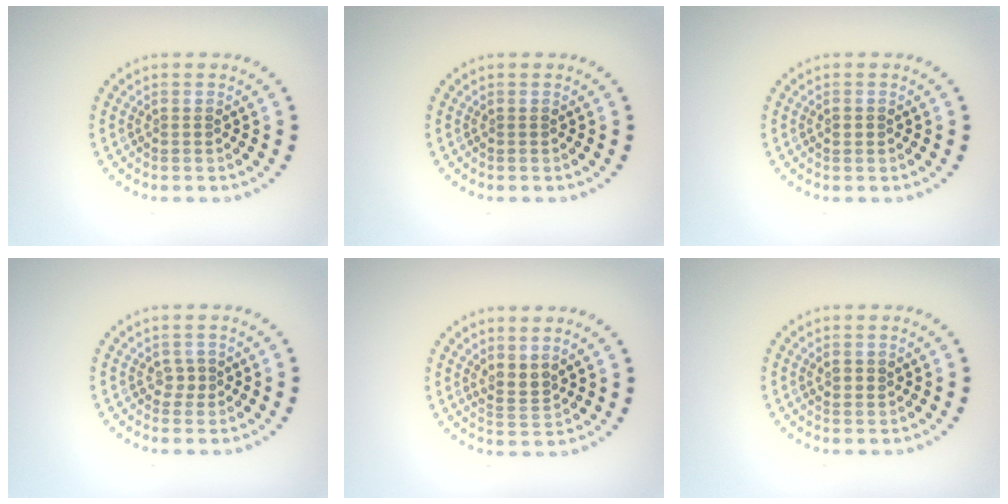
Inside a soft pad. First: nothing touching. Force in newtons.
{"total": 0.0}
{"total": 0.9, "press": 0.8, "slide": 0.2}
{"total": 1.1, "press": 0.9, "slide": 0.5}
{"total": 2.0, "press": 1.4, "slide": 1.4}
{"total": 1.0, "press": 1.0, "slide": 0.3}